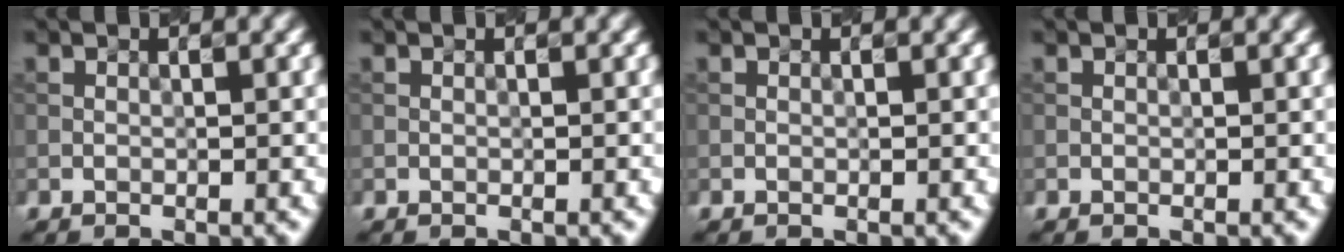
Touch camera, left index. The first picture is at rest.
{"total": 0.0}
{"total": 0.0}
{"total": 0.0}